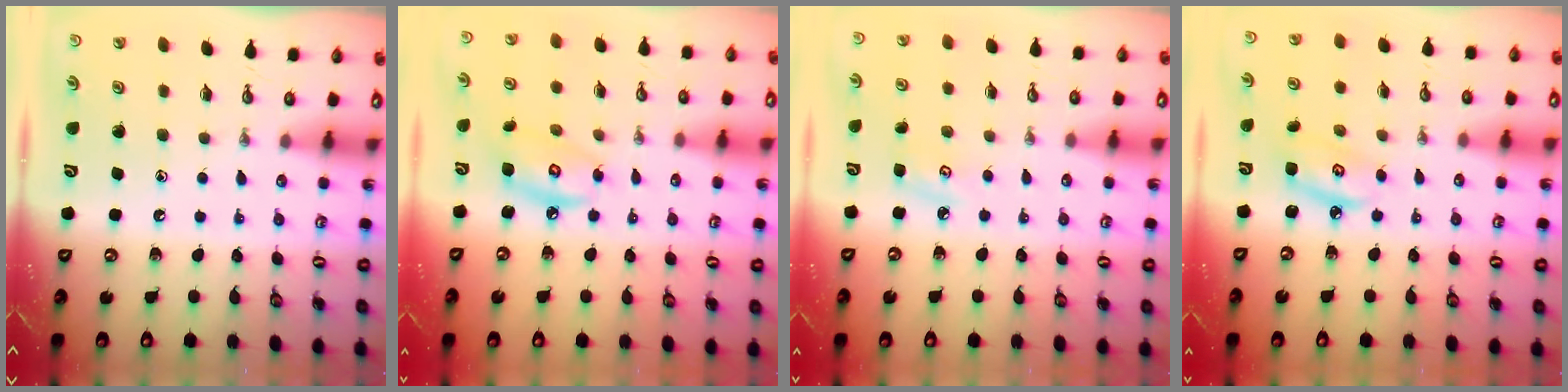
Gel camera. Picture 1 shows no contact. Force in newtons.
{"total": 7.9, "press": 7.8, "slide": 0.6}
{"total": 3.6, "press": 3.6, "slide": 0.4}
{"total": 4.7, "press": 4.7, "slide": 0.3}